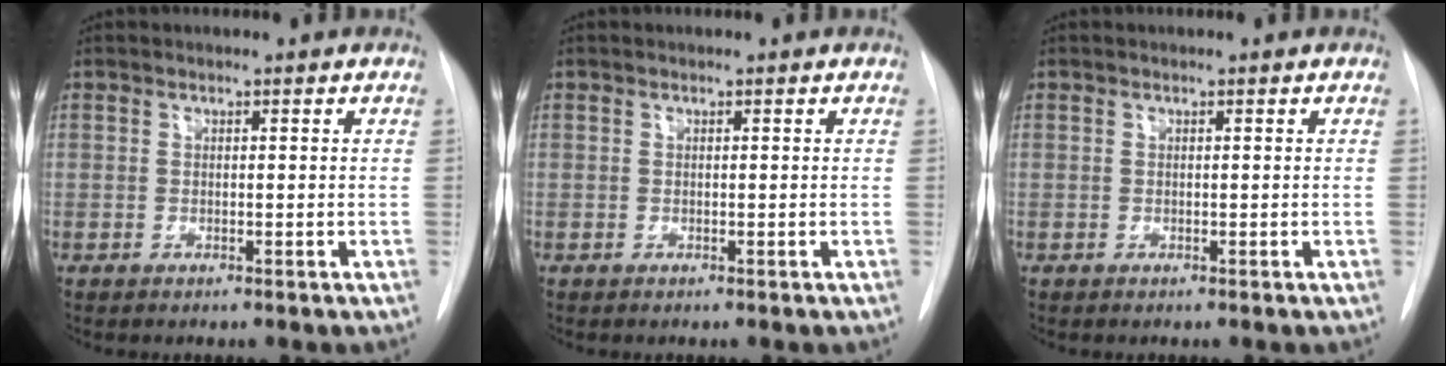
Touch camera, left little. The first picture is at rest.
{"total": 0.0}
{"total": 0.0}